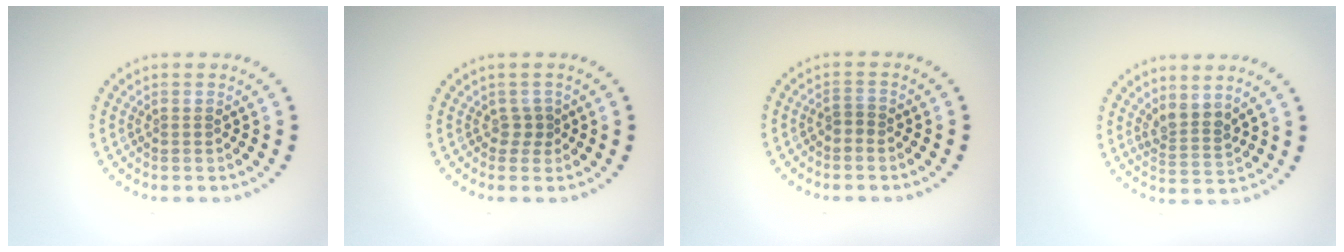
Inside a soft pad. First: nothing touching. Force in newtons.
{"total": 1.1, "press": 0.8, "slide": 0.7}
{"total": 0.9, "press": 0.8, "slide": 0.5}
{"total": 2.3, "press": 1.8, "slide": 1.5}